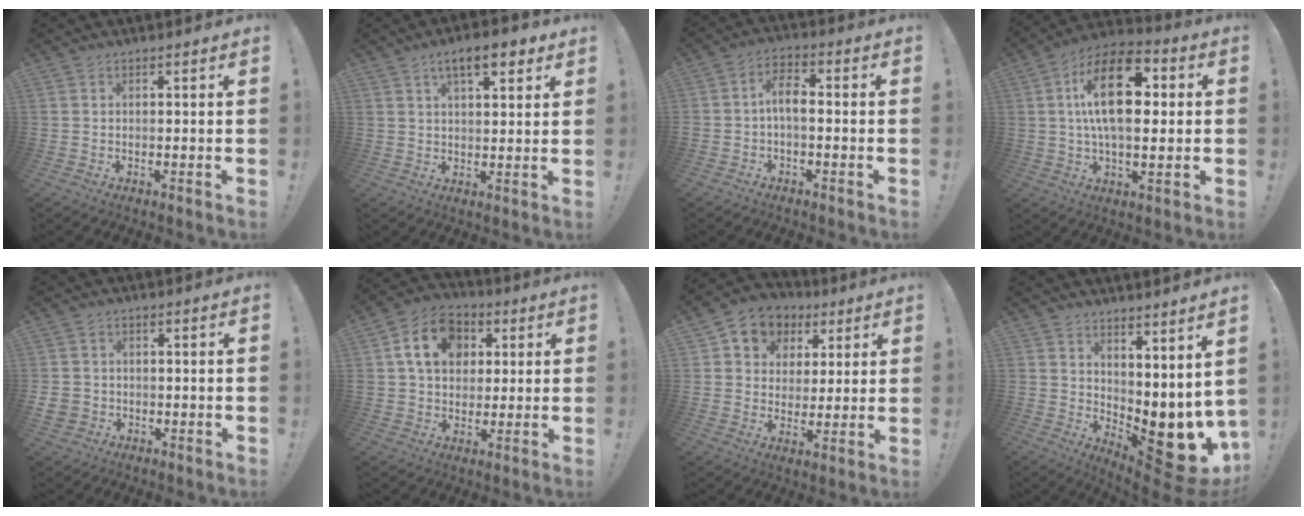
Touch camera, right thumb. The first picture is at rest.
{"total": 8.5, "force": [4.7, 3.0, 6.5], "torque": [-0.089, -0.016, 0.076]}
{"total": 5.9, "force": [-0.9, 3.1, 4.9], "torque": [-0.097, 0.010, -0.015]}
{"total": 19.7, "force": [3.1, 10.0, 16.7], "torque": [-0.280, 0.001, 0.041]}
{"total": 4.1, "force": [-0.4, 3.8, 1.5], "torque": [-0.029, -0.003, -0.007]}
{"total": 14.7, "force": [4.6, 11.3, 8.2], "torque": [-0.123, -0.002, 0.091]}
{"total": 9.0, "force": [3.7, 7.8, 2.6], "torque": [-0.035, -0.021, 0.075]}
{"total": 9.0, "force": [-1.4, 4.2, 7.9], "torque": [-0.063, -0.031, -0.013]}